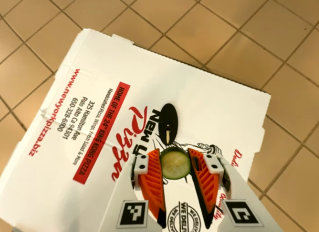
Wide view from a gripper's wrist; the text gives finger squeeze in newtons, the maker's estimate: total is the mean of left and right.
{"total": 8.0, "left": 7.8, "right": 8.1}